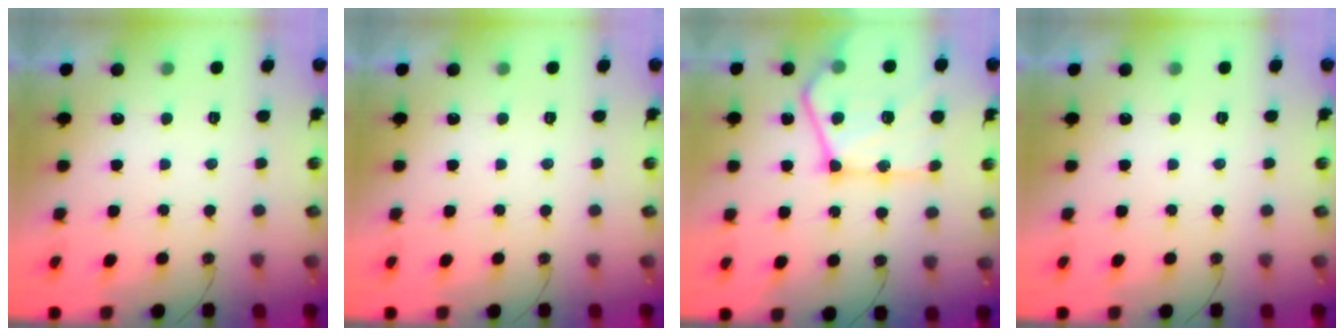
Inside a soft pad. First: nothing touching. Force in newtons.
{"total": 0.0}
{"total": 25.4, "press": 25.2, "slide": 2.8}
{"total": 0.0}